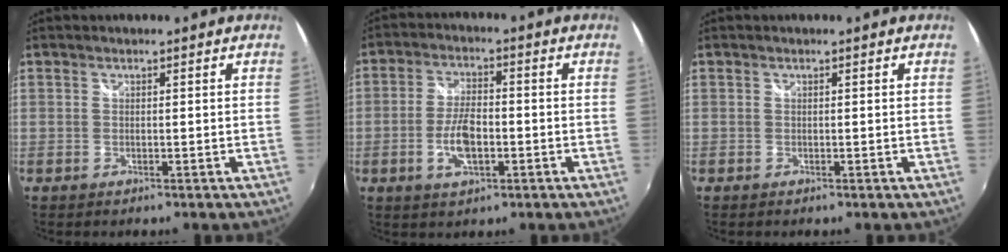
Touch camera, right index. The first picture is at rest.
{"total": 7.3, "force": [-2.2, 3.2, 6.2], "torque": [-0.125, 0.001, -0.039]}
{"total": 0.0}